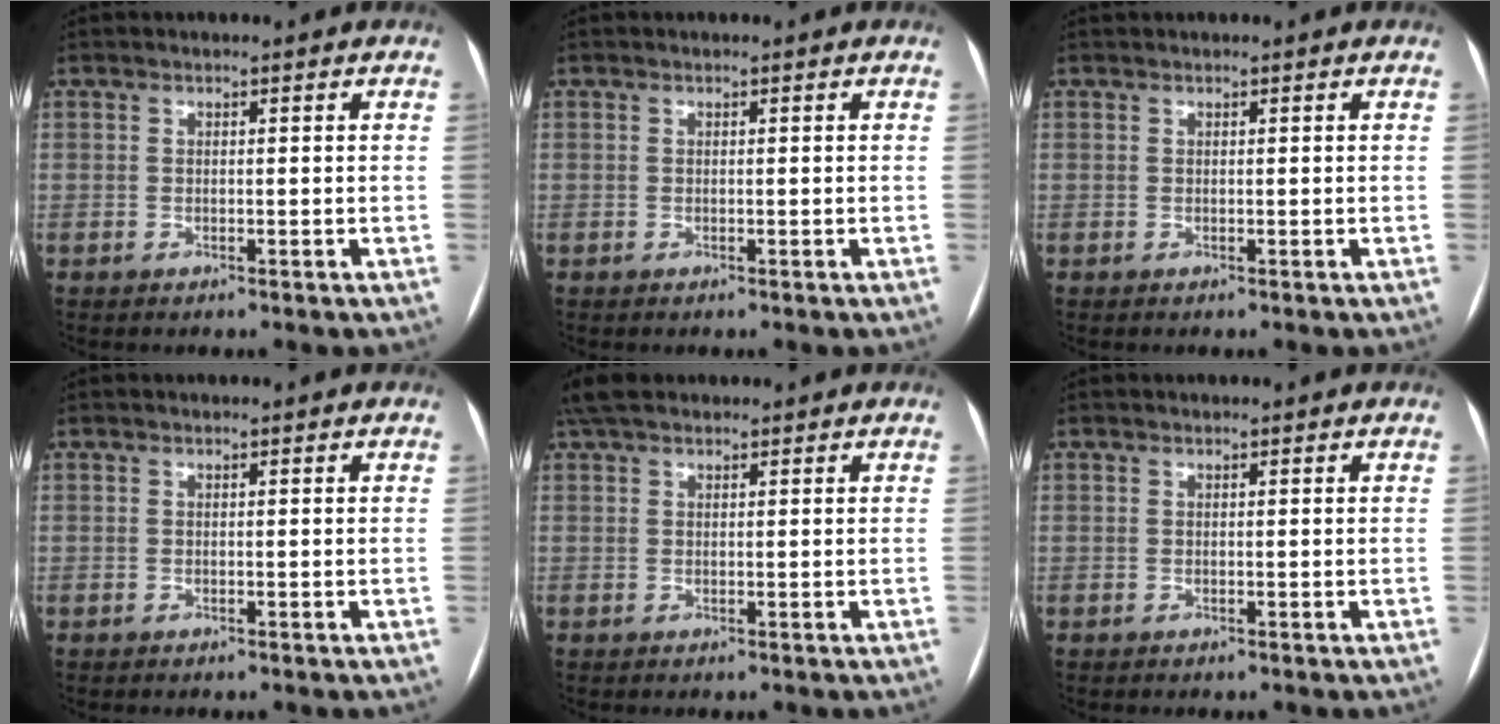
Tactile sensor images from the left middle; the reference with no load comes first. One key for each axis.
{"total": 0.0}
{"total": 0.0}
{"total": 0.0}
{"total": 4.7, "fx": 3.7, "fy": 1.9, "fz": 2.2, "tx": -0.044, "ty": 0.035, "tz": 0.070}
{"total": 0.0}